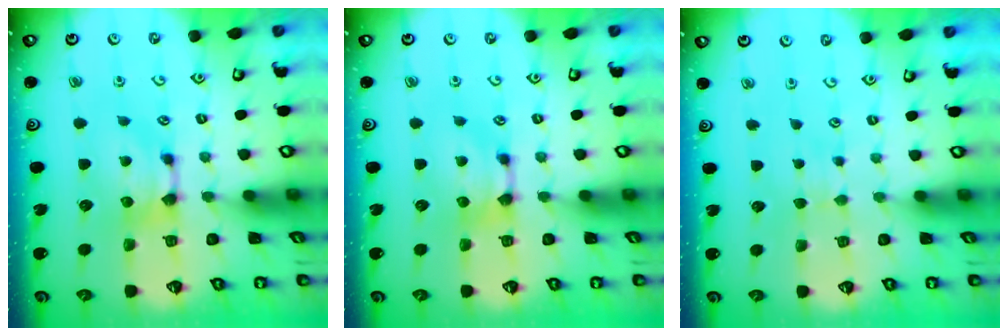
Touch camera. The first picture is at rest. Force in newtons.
{"total": 0.0}
{"total": 2.9, "press": 2.9, "slide": 0.4}